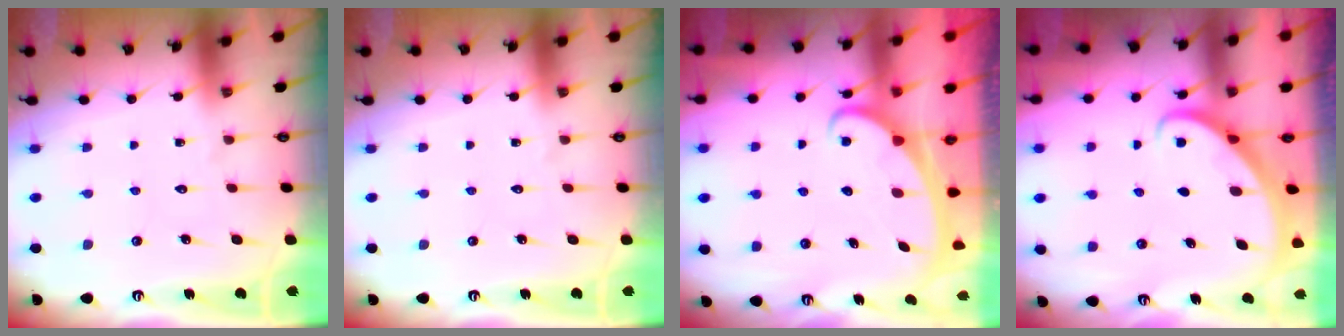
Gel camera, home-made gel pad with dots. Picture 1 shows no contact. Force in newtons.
{"total": 0.0}
{"total": 2.4, "press": 2.3, "slide": 0.4}
{"total": 2.9, "press": 2.9, "slide": 0.2}